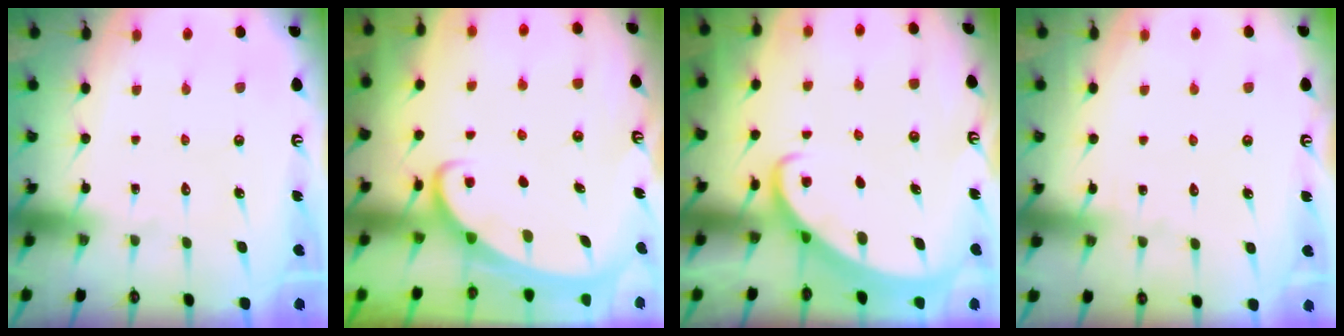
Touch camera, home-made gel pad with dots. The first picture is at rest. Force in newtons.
{"total": 1.9, "press": 1.9, "slide": 0.3}
{"total": 2.7, "press": 2.7, "slide": 0.3}
{"total": 2.5, "press": 2.5, "slide": 0.4}